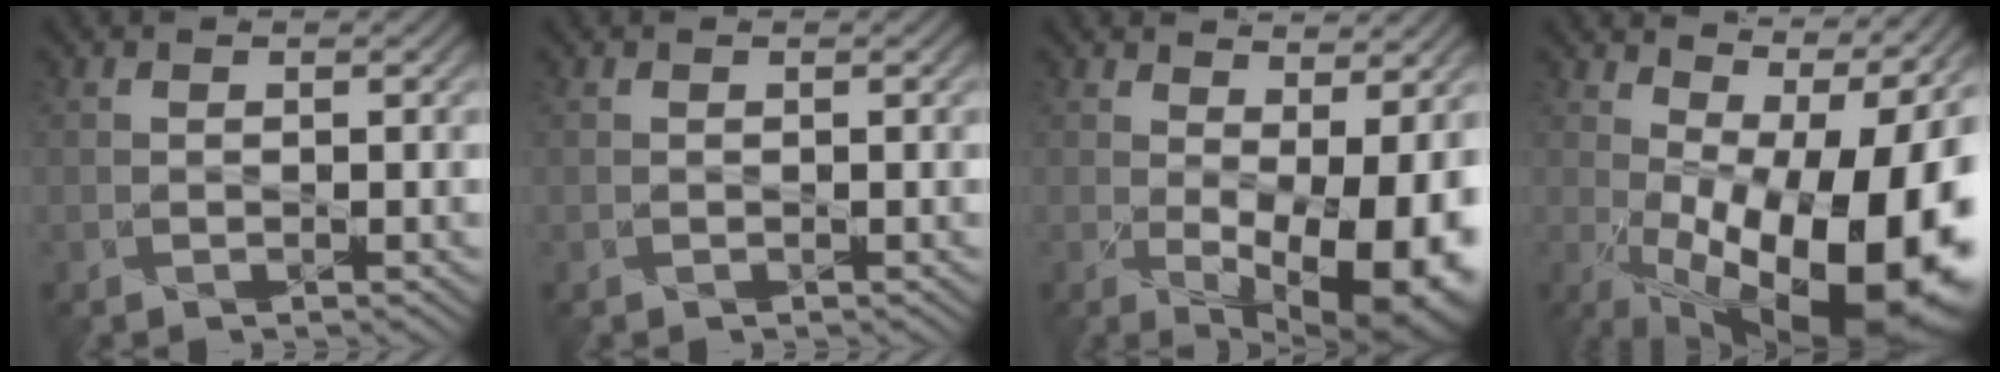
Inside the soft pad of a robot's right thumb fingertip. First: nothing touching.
{"total": 0.0}
{"total": 12.6, "force": [-1.8, 6.6, 10.6], "torque": [-0.135, -0.037, 0.007]}
{"total": 16.7, "force": [-1.8, 9.3, 13.8], "torque": [-0.164, -0.033, 0.000]}